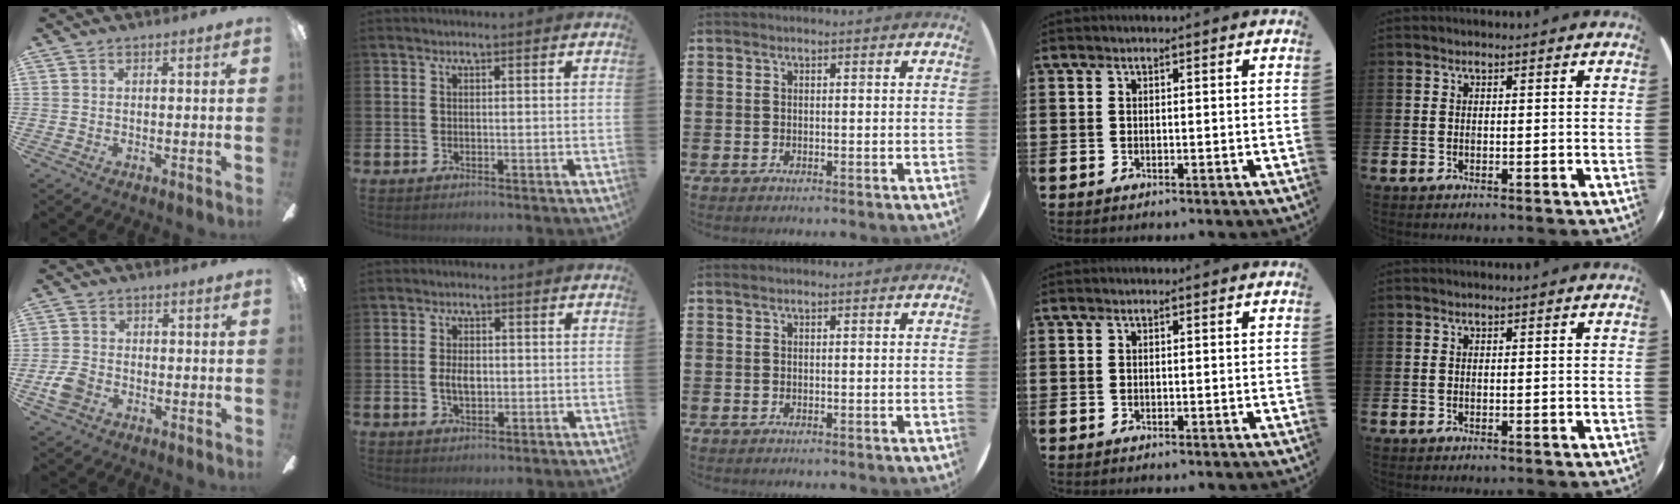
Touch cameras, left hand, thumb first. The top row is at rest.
{"thumb": {"total": 5.1, "force": [-2.2, 3.6, 2.7], "torque": [-0.061, 0.011, -0.042]}, "index": {"total": 2.9, "force": [-0.2, 1.8, 2.3], "torque": [-0.037, 0.003, -0.007]}}